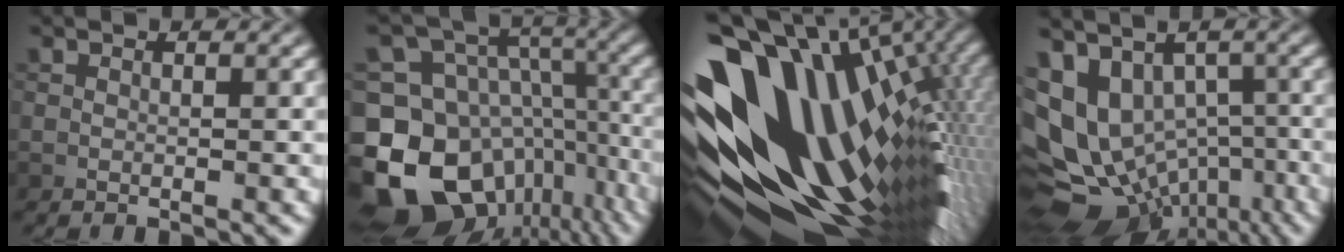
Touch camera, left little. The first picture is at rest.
{"total": 16.7, "force": [-8.1, 12.6, 7.4], "torque": [-0.175, -0.014, -0.118]}
{"total": 18.6, "force": [-0.2, 10.0, 15.7], "torque": [-0.283, -0.028, -0.003]}
{"total": 12.6, "force": [-0.5, 9.5, 8.3], "torque": [-0.162, -0.014, 0.043]}